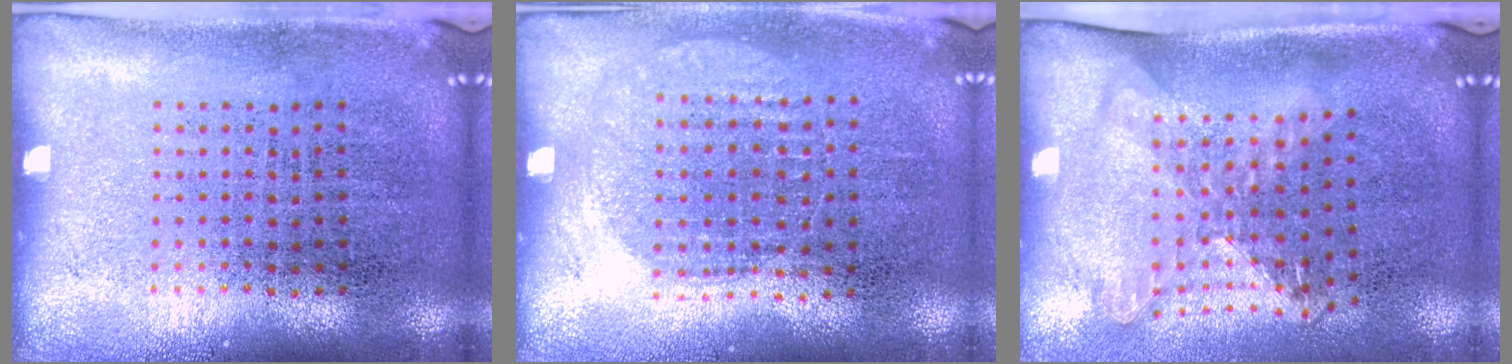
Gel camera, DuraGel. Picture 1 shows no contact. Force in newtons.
{"total": 0.9, "press": 0.9, "slide": 0.3}
{"total": 1.7, "press": 1.3, "slide": 1.1}